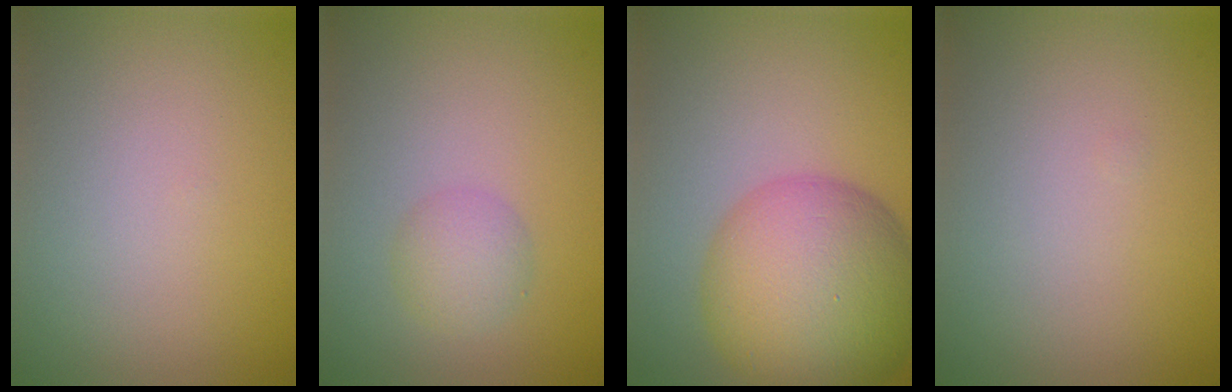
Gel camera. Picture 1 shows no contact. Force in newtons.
{"total": 2.2, "press": 2.2, "slide": 0.1}
{"total": 12.7, "press": 12.7, "slide": 0.2}
{"total": 0.0}